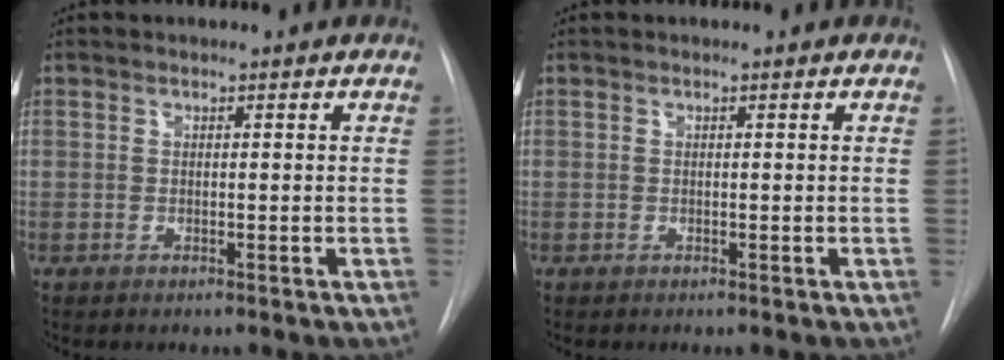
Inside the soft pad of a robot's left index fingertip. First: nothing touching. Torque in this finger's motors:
{"motor_torque": [-0.01, 0.01, 0.00, 0.00]}